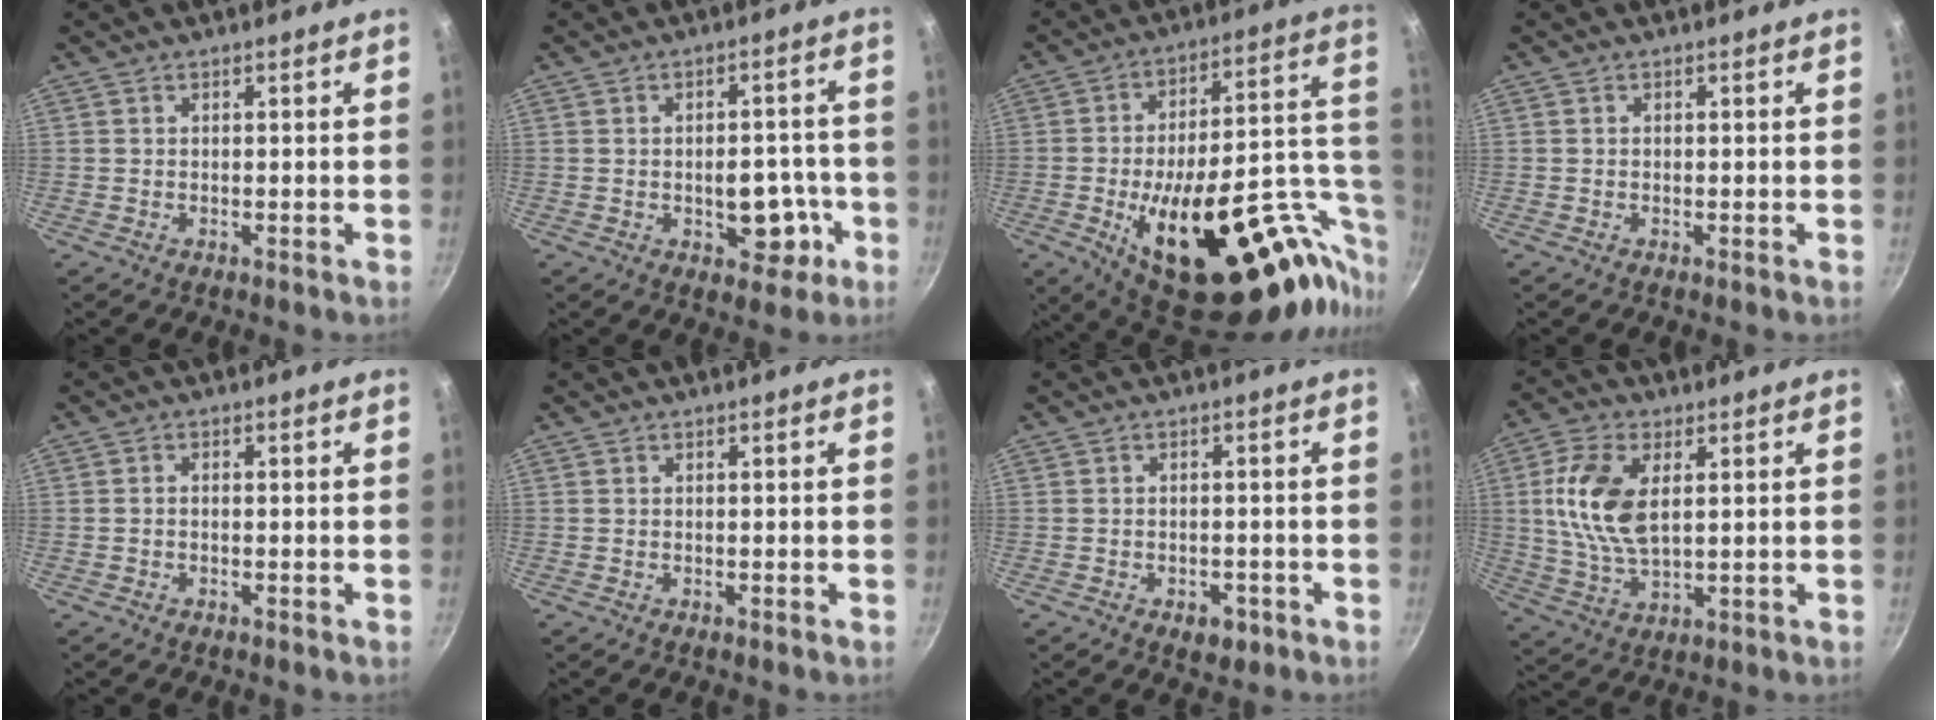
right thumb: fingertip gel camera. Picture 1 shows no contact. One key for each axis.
{"total": 8.4, "fx": -2.5, "fy": 5.1, "fz": 6.1, "tx": -0.046, "ty": 0.021, "tz": -0.024}
{"total": 36.9, "fx": -10.7, "fy": 16.5, "fz": 31.2, "tx": -0.392, "ty": 0.032, "tz": -0.145}
{"total": 0.0}
{"total": 0.9, "fx": -0.4, "fy": 0.6, "fz": 0.6, "tx": -0.012, "ty": 0.006, "tz": -0.007}
{"total": 0.0}
{"total": 3.7, "fx": -1.8, "fy": 2.4, "fz": 2.2, "tx": -0.020, "ty": 0.014, "tz": -0.015}
{"total": 12.4, "fx": 2.6, "fy": 6.6, "fz": 10.1, "tx": -0.199, "ty": -0.005, "tz": 0.052}